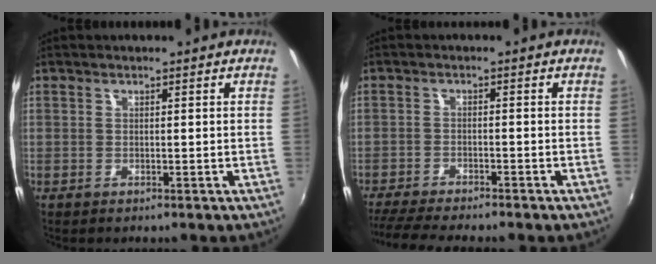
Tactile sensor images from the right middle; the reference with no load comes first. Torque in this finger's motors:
{"motor_torque": [1.02, -1.11, 0.14, 0.06]}